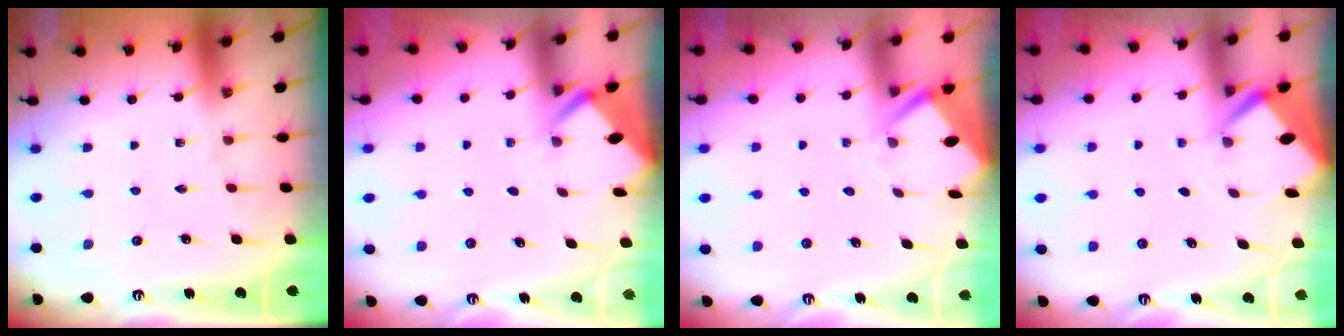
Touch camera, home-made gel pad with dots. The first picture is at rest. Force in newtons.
{"total": 2.8, "press": 2.8, "slide": 0.2}
{"total": 3.4, "press": 3.3, "slide": 0.3}
{"total": 2.7, "press": 2.7, "slide": 0.2}